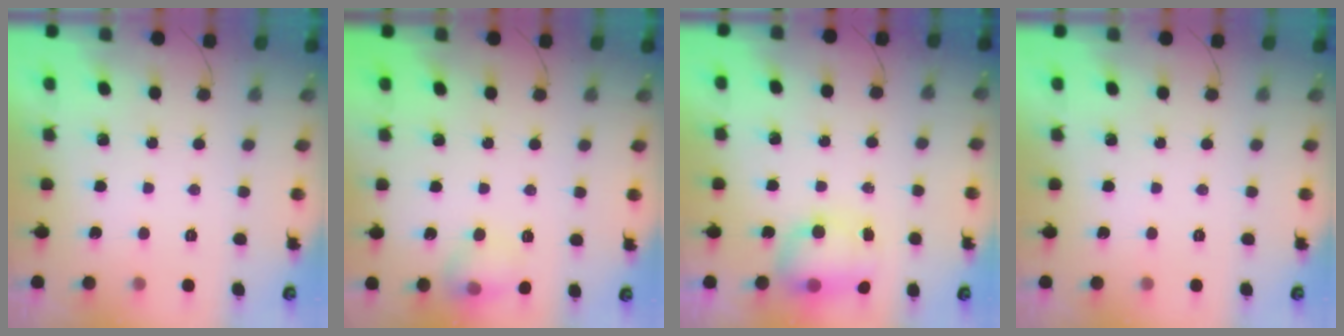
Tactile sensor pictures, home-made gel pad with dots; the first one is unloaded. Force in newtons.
{"total": 9.6, "press": 9.5, "slide": 1.3}
{"total": 7.5, "press": 7.5, "slide": 0.8}
{"total": 0.0}